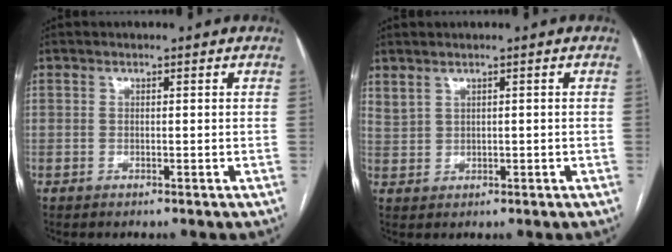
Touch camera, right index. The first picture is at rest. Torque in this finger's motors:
{"motor_torque": [-0.15, 0.27, 0.01, 0.00]}